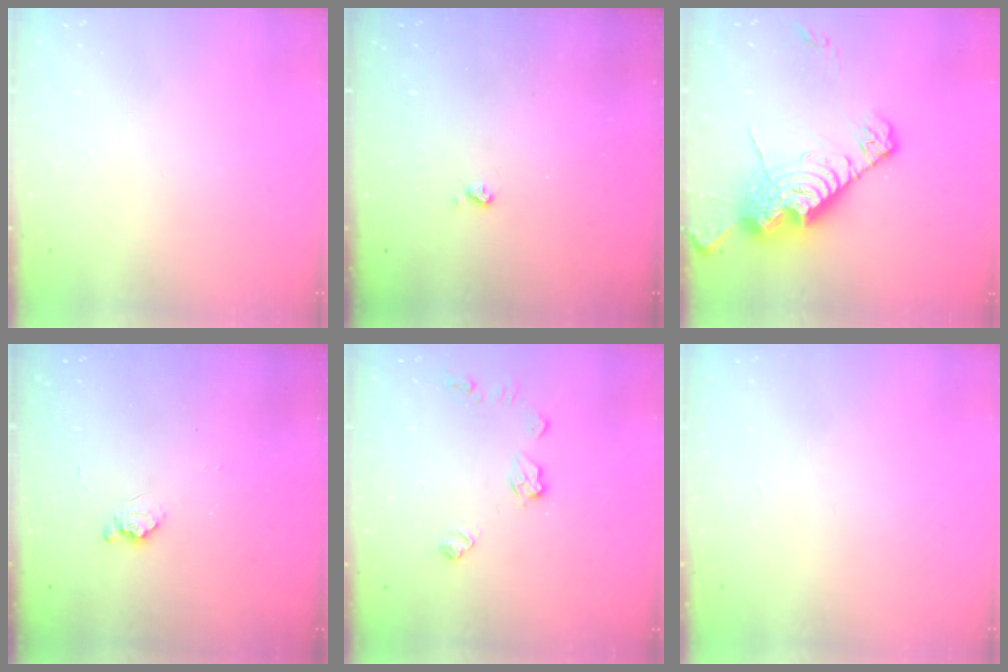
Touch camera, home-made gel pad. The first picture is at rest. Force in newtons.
{"total": 2.7, "press": 2.7, "slide": 0.4}
{"total": 18.1, "press": 18.0, "slide": 1.5}
{"total": 6.2, "press": 6.1, "slide": 0.8}
{"total": 7.8, "press": 7.8, "slide": 0.5}
{"total": 0.0}